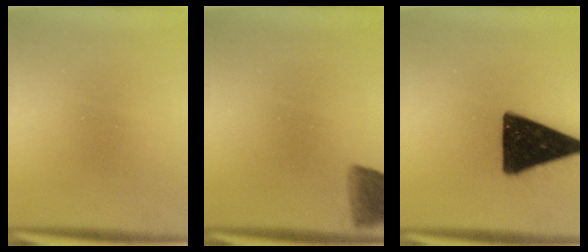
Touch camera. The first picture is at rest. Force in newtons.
{"total": 5.6}
{"total": 19.3}